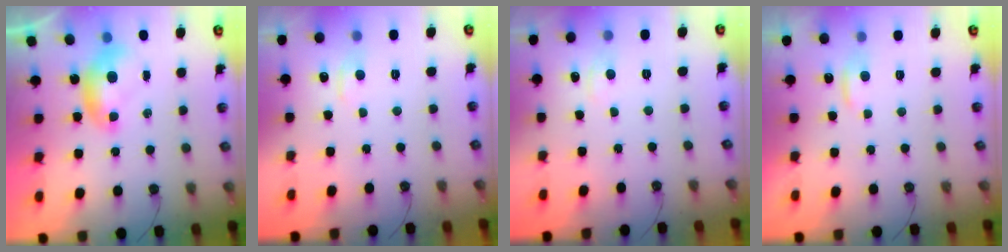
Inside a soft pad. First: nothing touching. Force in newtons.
{"total": 0.9, "press": 0.4, "slide": 0.8}
{"total": 1.0, "press": 0.8, "slide": 0.7}
{"total": 1.1, "press": 1.1, "slide": 0.4}